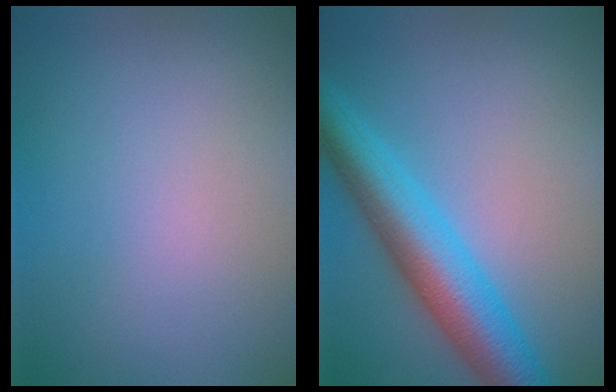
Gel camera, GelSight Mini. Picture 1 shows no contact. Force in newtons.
{"total": 7.2, "press": 7.2, "slide": 0.2}